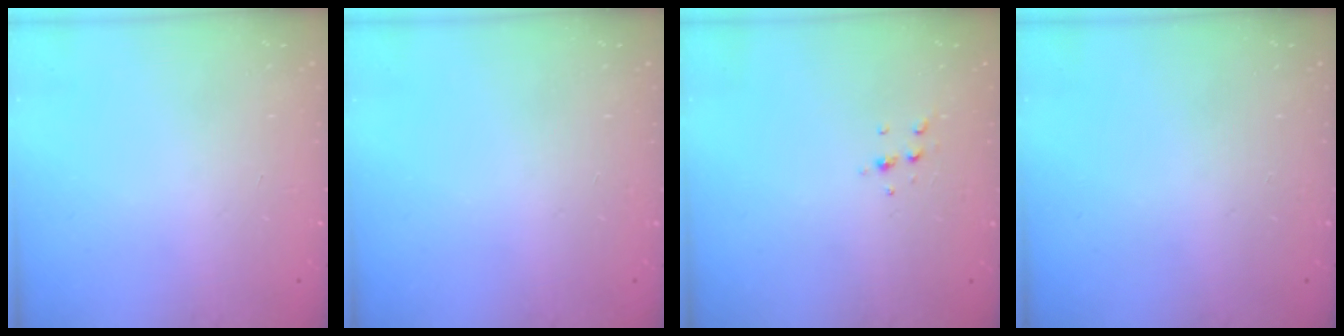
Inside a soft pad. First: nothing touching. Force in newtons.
{"total": 0.0}
{"total": 4.5, "press": 4.3, "slide": 1.3}
{"total": 0.0}